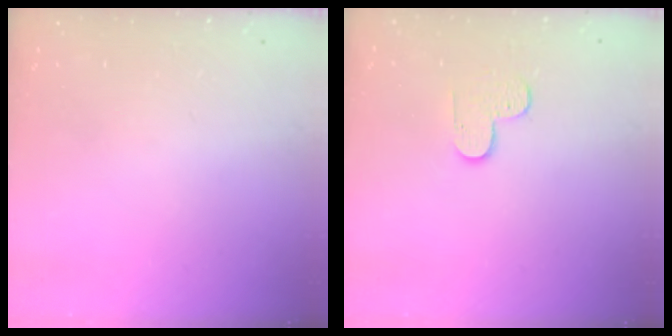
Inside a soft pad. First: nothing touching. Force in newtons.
{"total": 3.8, "press": 3.8, "slide": 0.4}